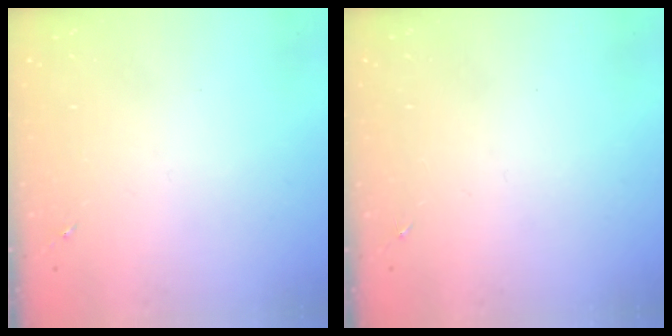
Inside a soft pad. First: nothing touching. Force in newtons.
{"total": 0.0}